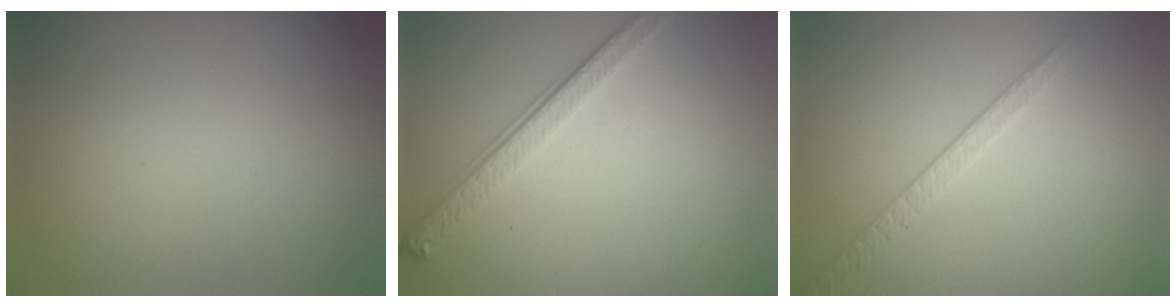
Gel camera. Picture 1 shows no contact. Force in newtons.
{"total": 3.6, "press": 2.6, "slide": 2.4}
{"total": 1.9, "press": 1.4, "slide": 1.3}